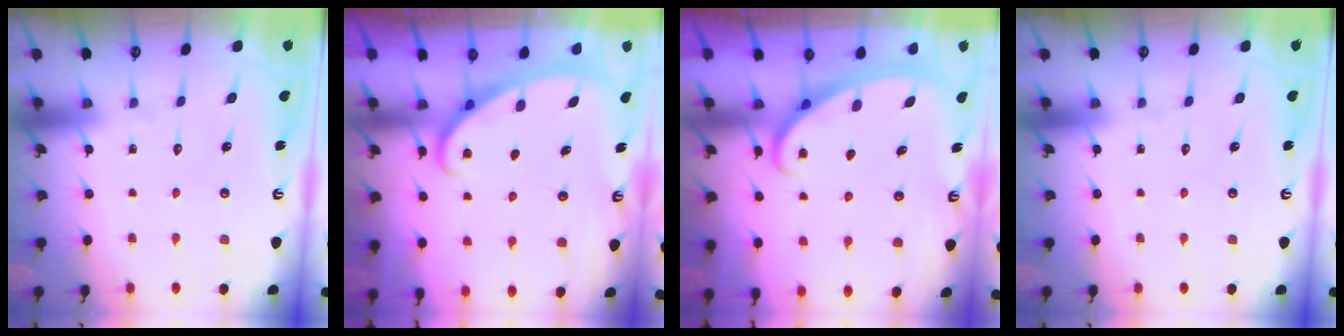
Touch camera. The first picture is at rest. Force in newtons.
{"total": 2.8, "press": 2.8, "slide": 0.4}
{"total": 2.8, "press": 2.7, "slide": 0.4}
{"total": 0.0}